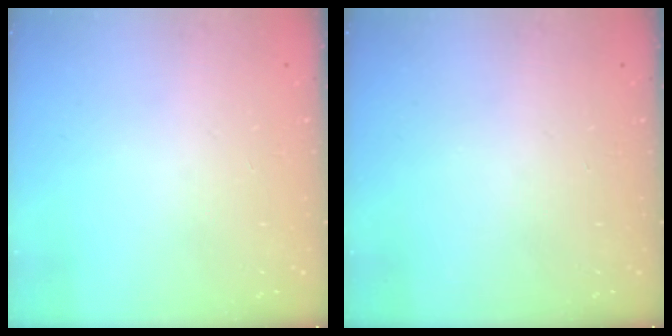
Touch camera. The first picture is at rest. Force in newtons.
{"total": 0.6, "press": 0.0, "slide": 0.6}